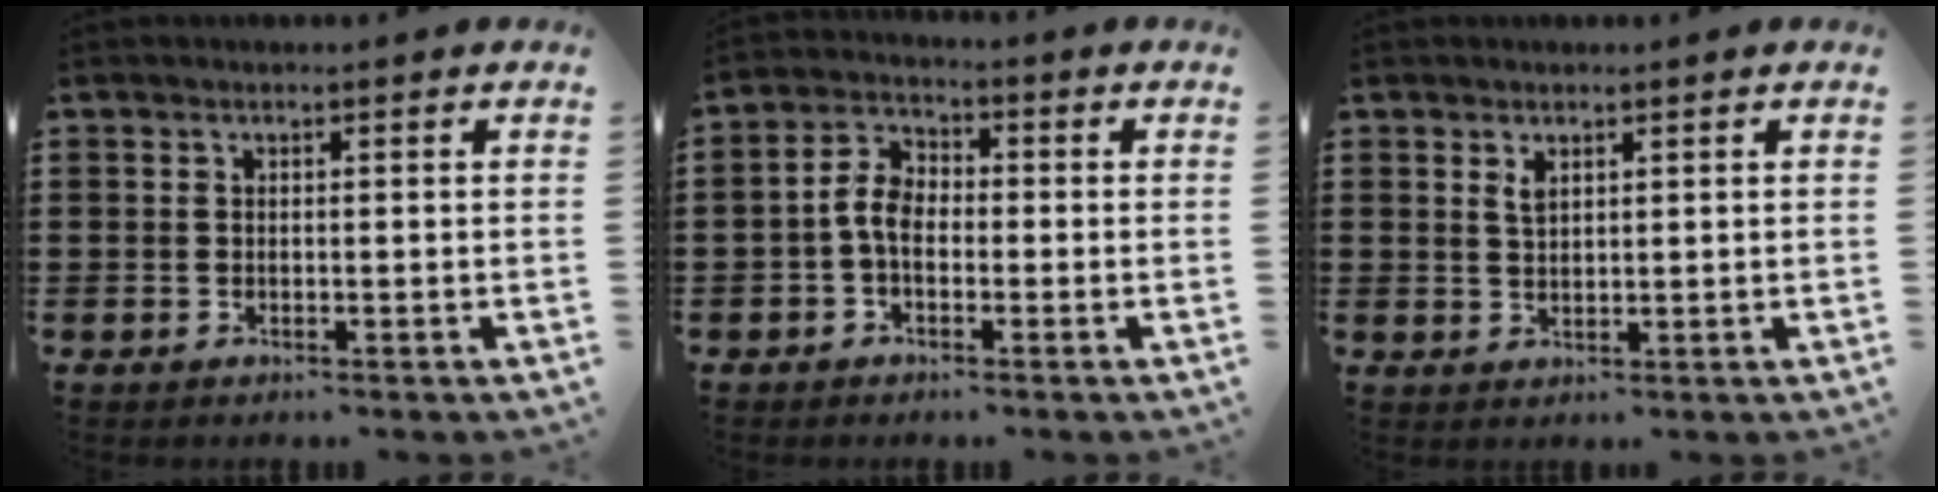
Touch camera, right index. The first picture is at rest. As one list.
[{"total": 5.0, "force": [-1.1, 3.0, 3.9], "torque": [-0.093, 0.003, -0.027]}, {"total": 1.8, "force": [1.1, 0.9, 1.1], "torque": [-0.026, 0.003, 0.020]}]